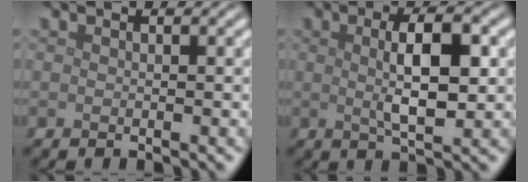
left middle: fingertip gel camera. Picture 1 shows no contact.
{"total": 5.1, "force": [0.6, 1.5, 4.9], "torque": [-0.084, 0.003, 0.011]}